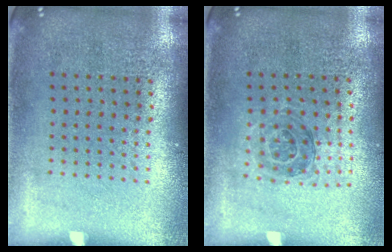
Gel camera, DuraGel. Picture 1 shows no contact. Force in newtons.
{"total": 1.0, "press": 1.0, "slide": 0.2}